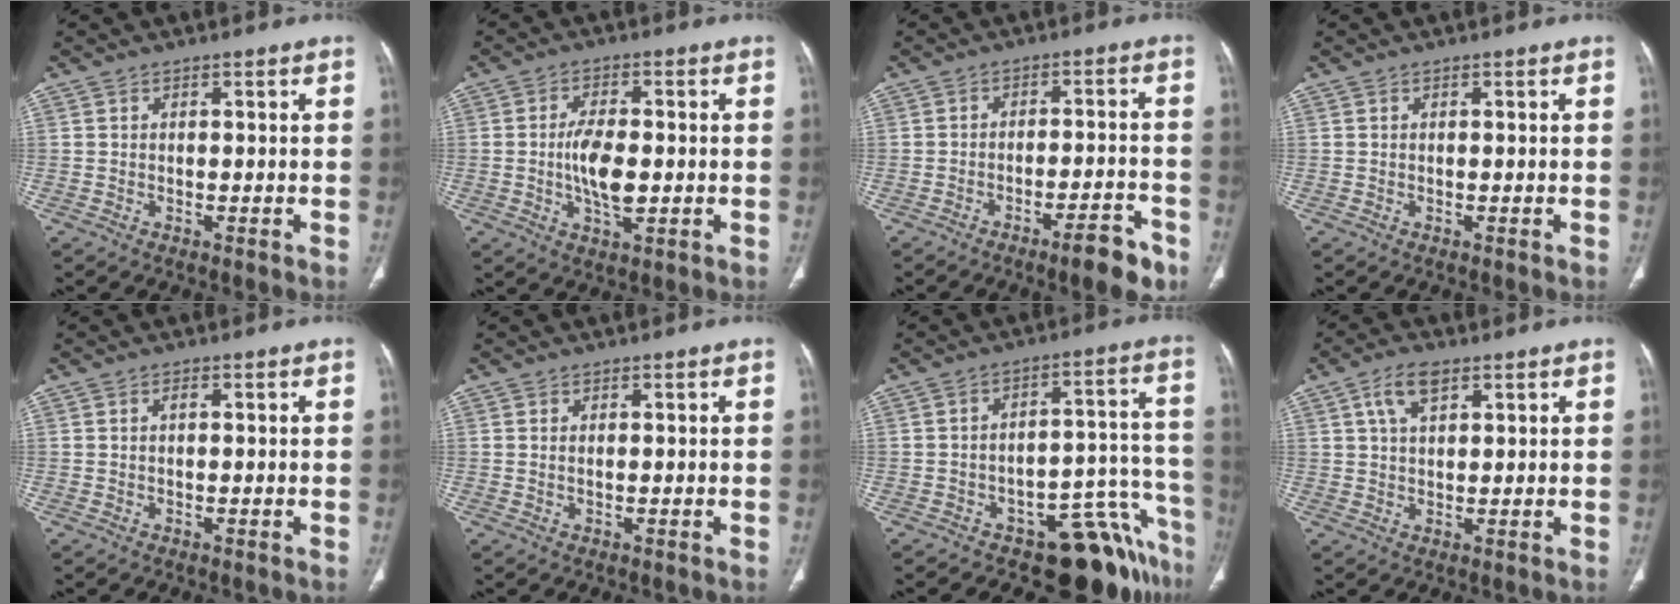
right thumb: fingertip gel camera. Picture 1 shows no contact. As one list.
[{"total": 7.7, "force": [-0.6, 3.5, 6.9], "torque": [-0.129, -0.003, -0.010]}, {"total": 7.7, "force": [-5.0, 1.8, 5.5], "torque": [-0.070, 0.031, -0.069]}, {"total": 0.0}, {"total": 1.1, "force": [0.3, 0.4, 1.0], "torque": [-0.018, 0.002, 0.005]}, {"total": 0.6, "force": [0.2, 0.2, 0.5], "torque": [-0.015, 0.001, 0.007]}, {"total": 13.4, "force": [-10.6, 5.4, 6.1], "torque": [-0.011, 0.115, -0.143]}, {"total": 5.6, "force": [2.7, 2.8, 4.0], "torque": [-0.070, -0.001, 0.053]}]